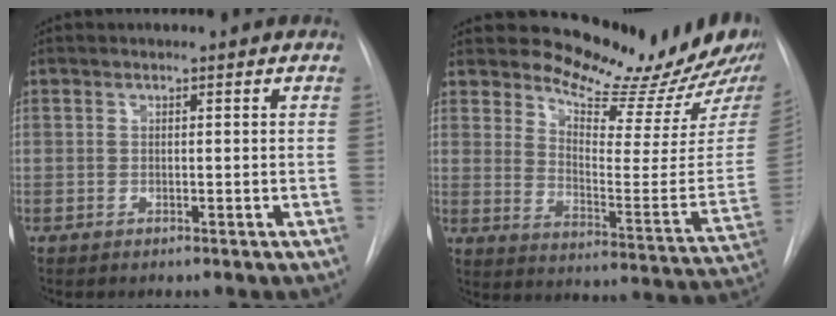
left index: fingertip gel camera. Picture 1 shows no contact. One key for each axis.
{"total": 18.5, "fx": 16.6, "fy": 4.5, "fz": 6.9, "tx": -0.086, "ty": -0.089, "tz": 0.211}